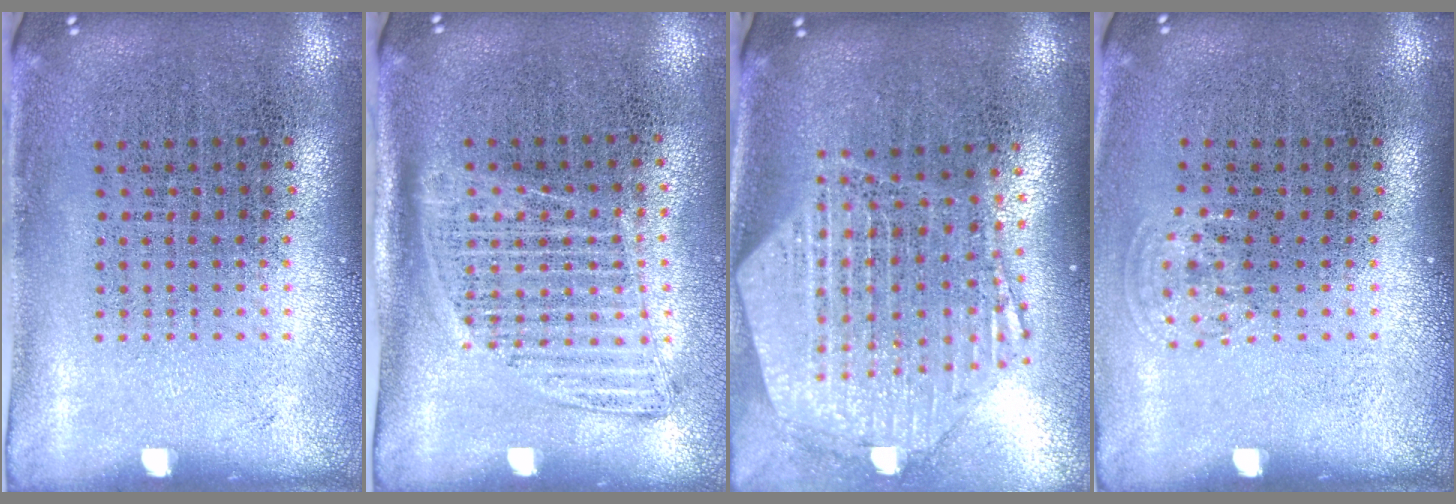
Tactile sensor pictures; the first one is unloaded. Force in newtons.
{"total": 1.3, "press": 1.1, "slide": 0.7}
{"total": 2.7, "press": 2.2, "slide": 1.6}
{"total": 0.8, "press": 0.6, "slide": 0.5}